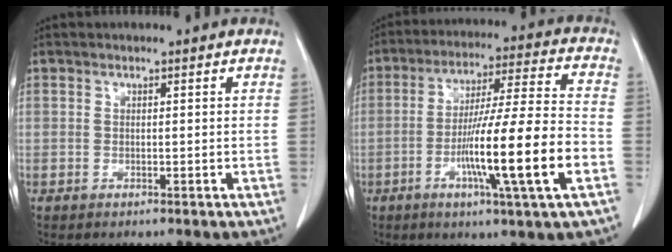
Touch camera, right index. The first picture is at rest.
{"total": 16.7, "force": [-5.2, -0.5, 15.9], "torque": [-0.276, -0.008, -0.090]}